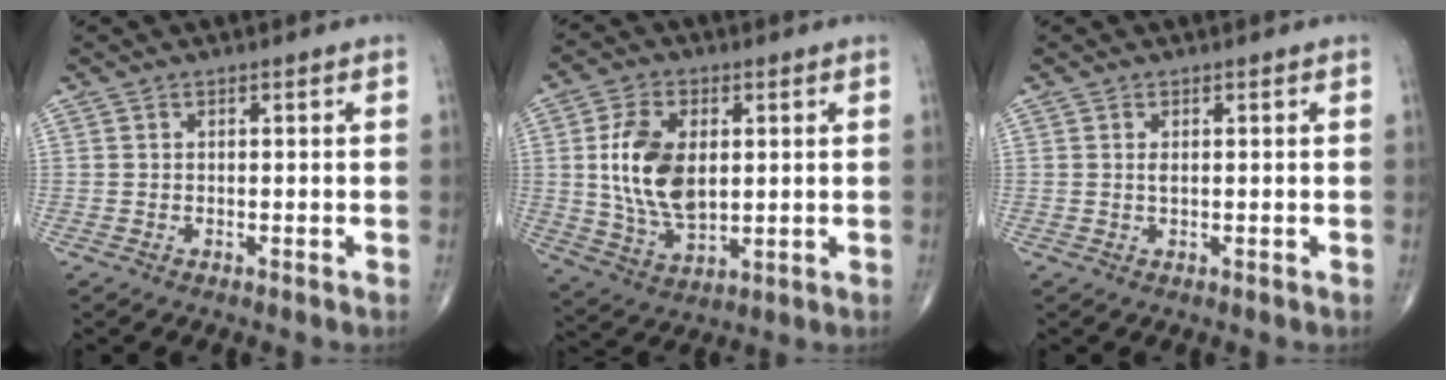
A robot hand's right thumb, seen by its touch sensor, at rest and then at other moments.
{"total": 13.2, "force": [1.8, 7.8, 10.5], "torque": [-0.185, -0.009, 0.042]}
{"total": 0.8, "force": [0.2, 0.3, 0.7], "torque": [-0.013, 0.000, 0.006]}